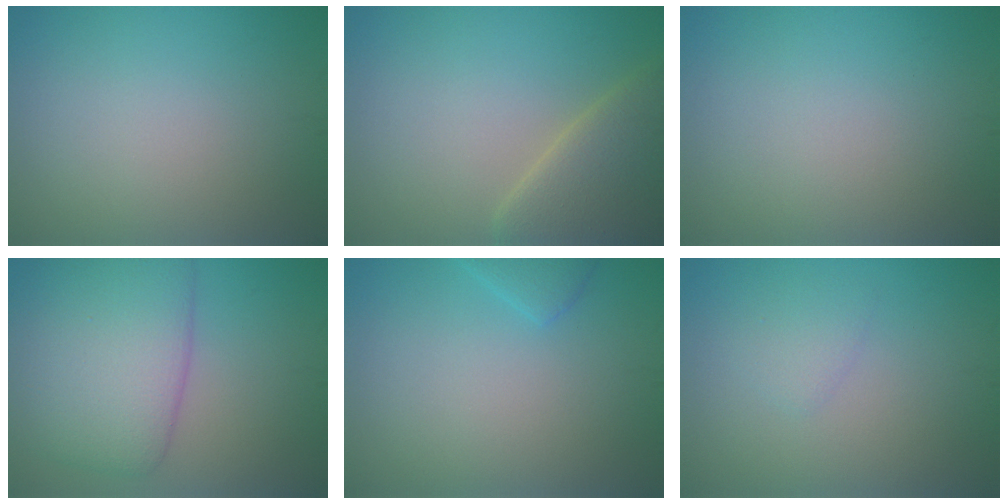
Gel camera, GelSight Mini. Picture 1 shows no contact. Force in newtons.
{"total": 5.7, "press": 5.7, "slide": 0.6}
{"total": 0.0}
{"total": 7.7, "press": 7.7, "slide": 0.2}
{"total": 1.7, "press": 1.7, "slide": 0.1}
{"total": 1.2, "press": 1.1, "slide": 0.1}